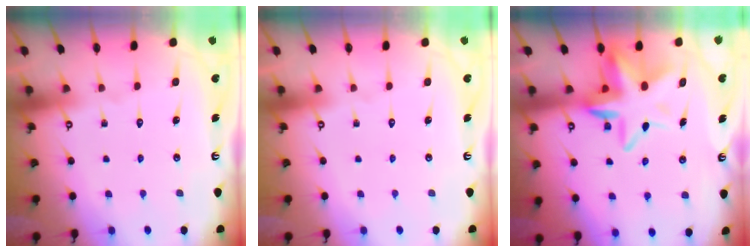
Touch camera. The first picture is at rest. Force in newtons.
{"total": 0.0}
{"total": 11.3, "press": 11.0, "slide": 2.9}